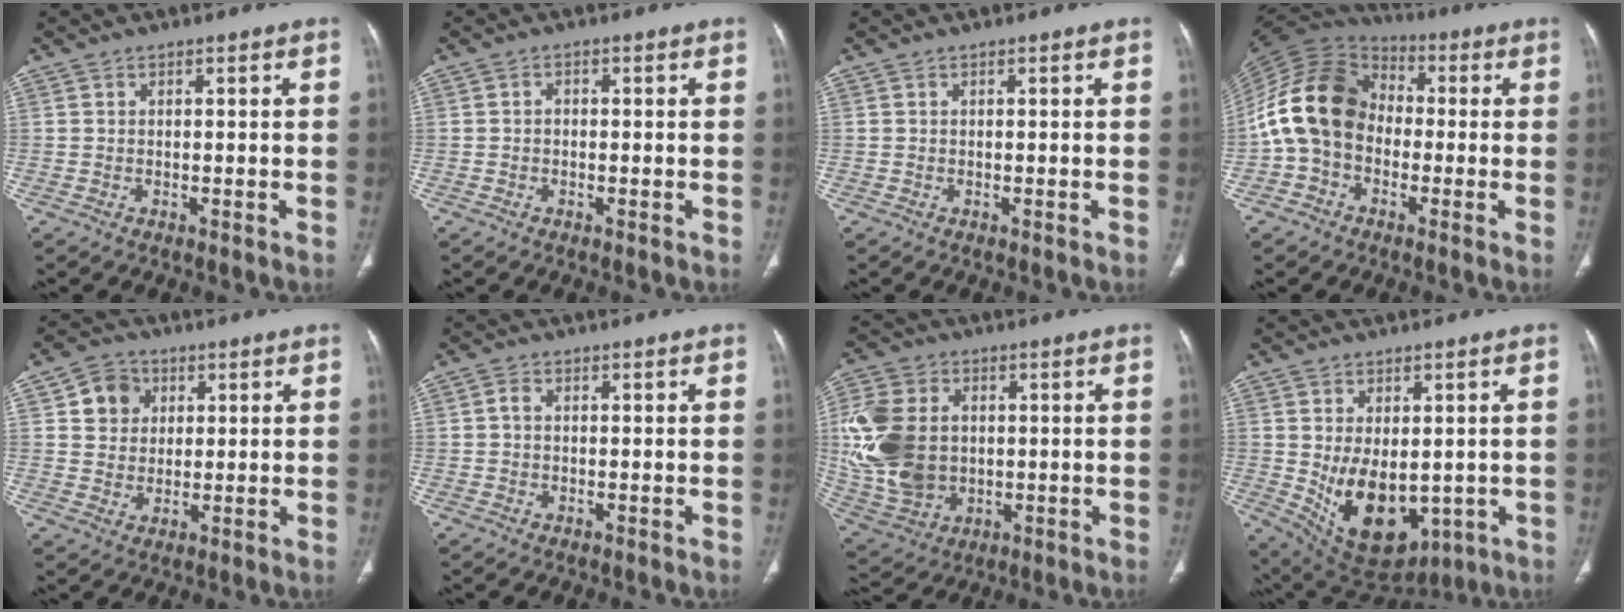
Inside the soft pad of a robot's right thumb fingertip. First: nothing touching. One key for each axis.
{"total": 1.0, "fx": -0.2, "fy": 0.8, "fz": 0.6, "tx": -0.008, "ty": 0.004, "tz": -0.005}
{"total": 0.0}
{"total": 15.2, "fx": -1.9, "fy": 11.7, "fz": 9.4, "tx": -0.173, "ty": 0.044, "tz": -0.050}
{"total": 7.1, "fx": 2.3, "fy": 6.3, "fz": 2.5, "tx": -0.013, "ty": -0.005, "tz": 0.040}
{"total": 1.5, "fx": 0.1, "fy": 1.2, "fz": 0.9, "tx": -0.014, "ty": 0.004, "tz": 0.001}
{"total": 17.5, "fx": 1.1, "fy": 13.1, "fz": 11.6, "tx": -0.235, "ty": 0.000, "tz": 0.035}
{"total": 14.2, "fx": -1.4, "fy": 8.8, "fz": 11.0, "tx": -0.155, "ty": -0.018, "tz": 0.014}